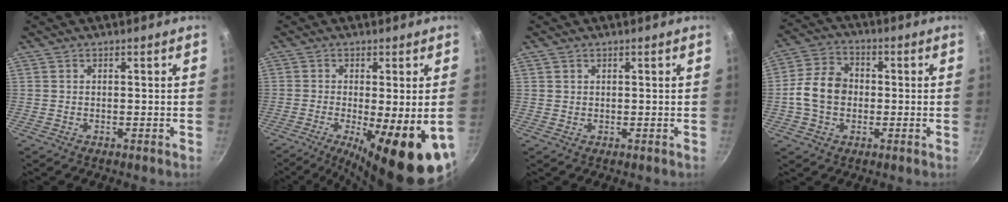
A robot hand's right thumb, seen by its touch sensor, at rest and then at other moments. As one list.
[{"total": 17.4, "force": [-5.5, 4.4, 15.9], "torque": [-0.227, -0.017, -0.069]}, {"total": 0.9, "force": [0.5, 0.7, 0.2], "torque": [-0.002, 0.000, 0.008]}, {"total": 9.8, "force": [-0.7, 7.5, 6.2], "torque": [-0.092, 0.024, -0.026]}]